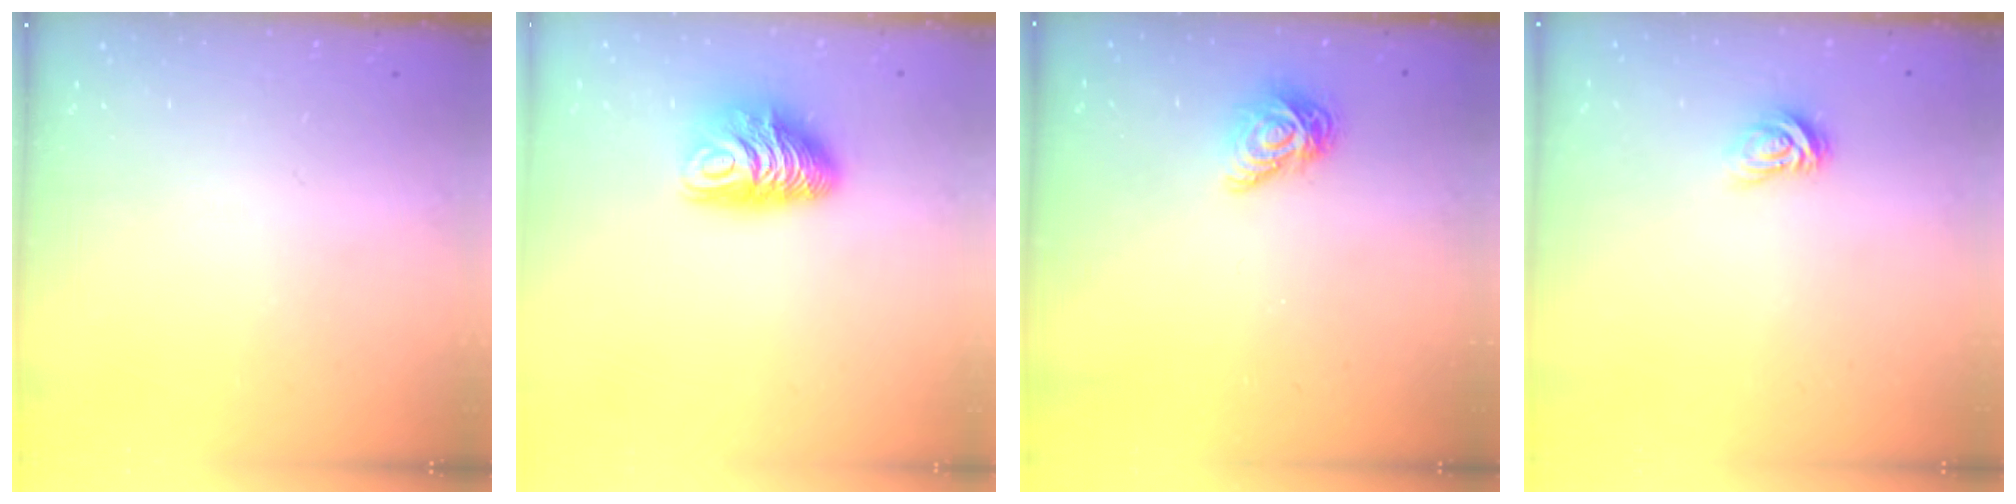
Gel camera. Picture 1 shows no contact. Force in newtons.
{"total": 10.7, "press": 10.6, "slide": 0.7}
{"total": 8.4, "press": 8.4, "slide": 0.8}
{"total": 3.8, "press": 3.8, "slide": 0.2}